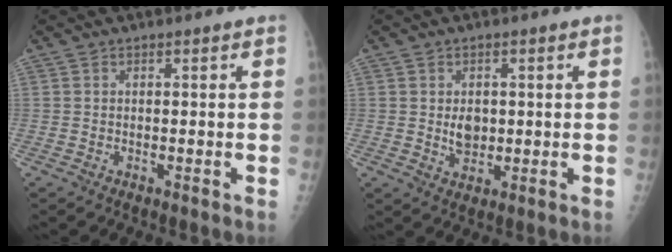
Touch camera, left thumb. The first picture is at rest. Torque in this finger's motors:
{"motor_torque": [0.15, -0.01, 0.34, 0.02, 0.01]}